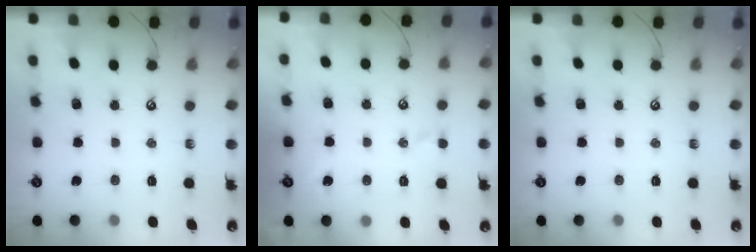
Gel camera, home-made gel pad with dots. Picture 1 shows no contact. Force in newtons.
{"total": 1.7, "press": 1.6, "slide": 0.6}
{"total": 0.0}